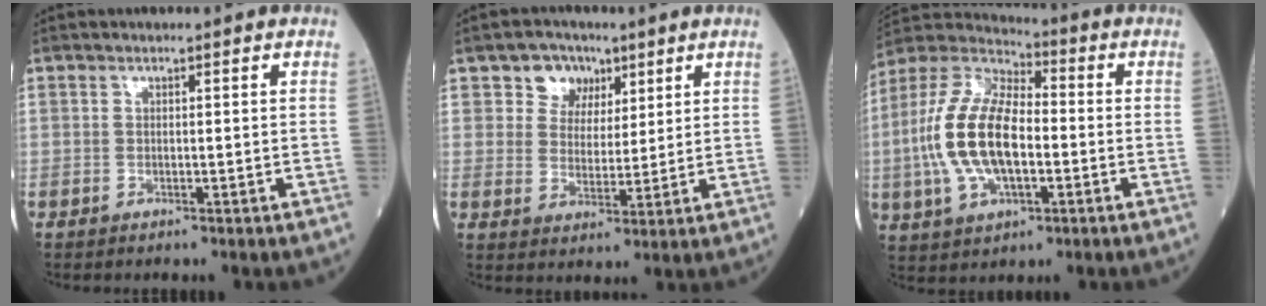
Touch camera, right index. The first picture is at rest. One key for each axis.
{"total": 5.9, "fx": 3.2, "fy": 4.7, "fz": 1.4, "tx": -0.022, "ty": 0.012, "tz": 0.057}
{"total": 16.1, "fx": -1.8, "fy": 7.3, "fz": 14.2, "tx": -0.310, "ty": 0.018, "tz": -0.035}